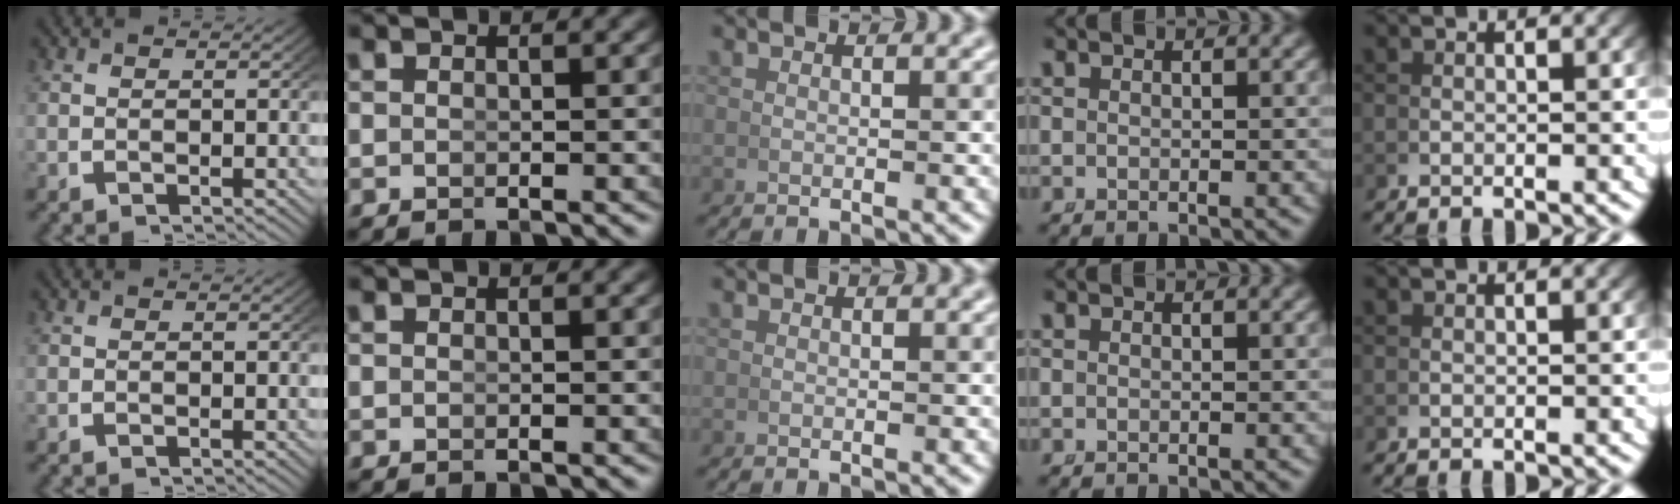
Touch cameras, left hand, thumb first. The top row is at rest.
{}